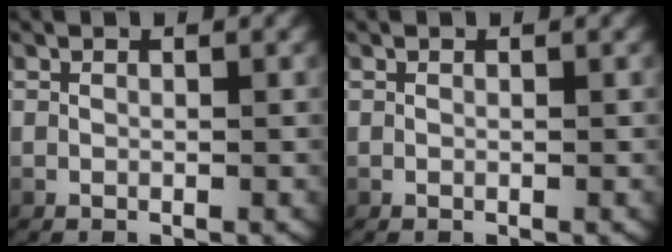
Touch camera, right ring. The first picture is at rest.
{"total": 0.0}